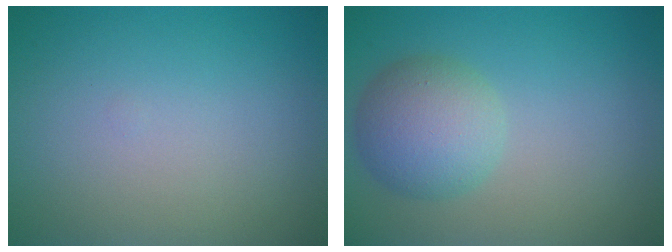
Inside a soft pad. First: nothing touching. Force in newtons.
{"total": 4.6, "press": 4.6, "slide": 0.2}